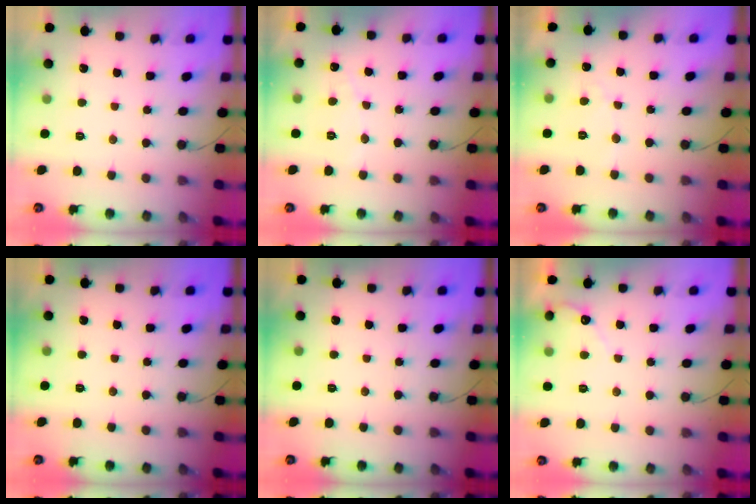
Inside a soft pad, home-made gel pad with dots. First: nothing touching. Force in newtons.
{"total": 4.8, "press": 4.8, "slide": 0.3}
{"total": 3.8, "press": 3.8, "slide": 0.2}
{"total": 0.0}
{"total": 0.0}
{"total": 3.3, "press": 3.3, "slide": 0.2}